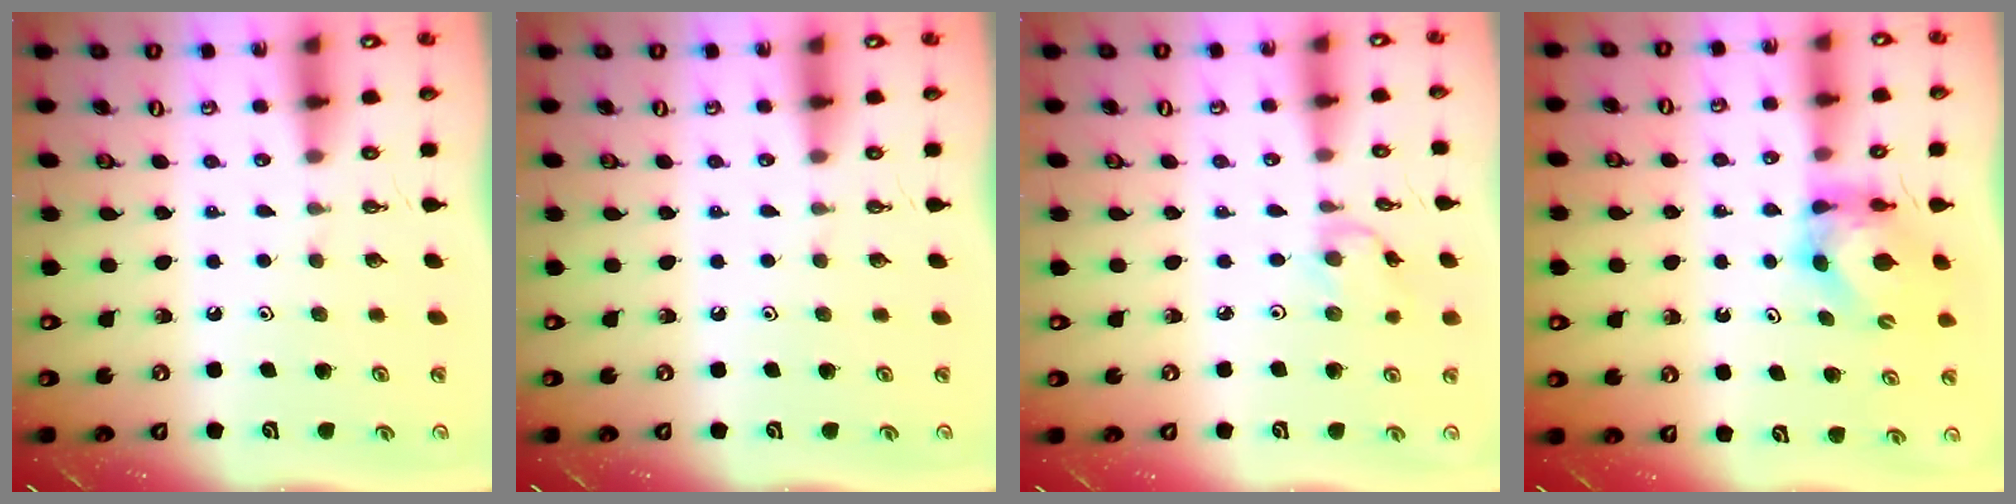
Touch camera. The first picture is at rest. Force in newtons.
{"total": 0.0}
{"total": 2.6, "press": 2.6, "slide": 0.2}
{"total": 5.9, "press": 5.9, "slide": 0.7}